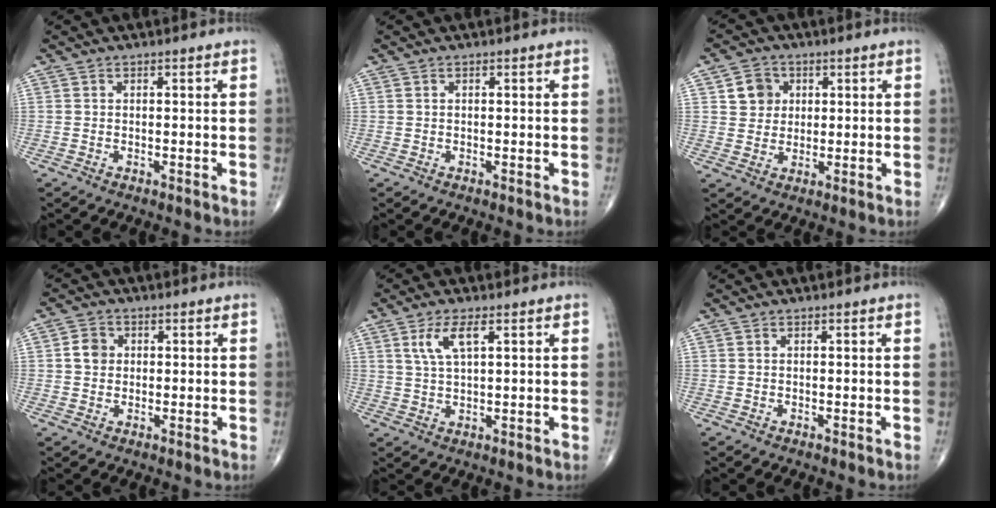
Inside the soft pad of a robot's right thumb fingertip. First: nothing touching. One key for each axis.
{"total": 0.0}
{"total": 5.4, "fx": 1.7, "fy": 4.8, "fz": 1.8, "tx": -0.004, "ty": -0.003, "tz": 0.027}
{"total": 3.4, "fx": 0.4, "fy": 3.0, "fz": 1.6, "tx": -0.017, "ty": 0.003, "tz": 0.003}
{"total": 5.3, "fx": 2.2, "fy": 1.7, "fz": 4.5, "tx": -0.095, "ty": -0.004, "tz": 0.050}
{"total": 0.0}